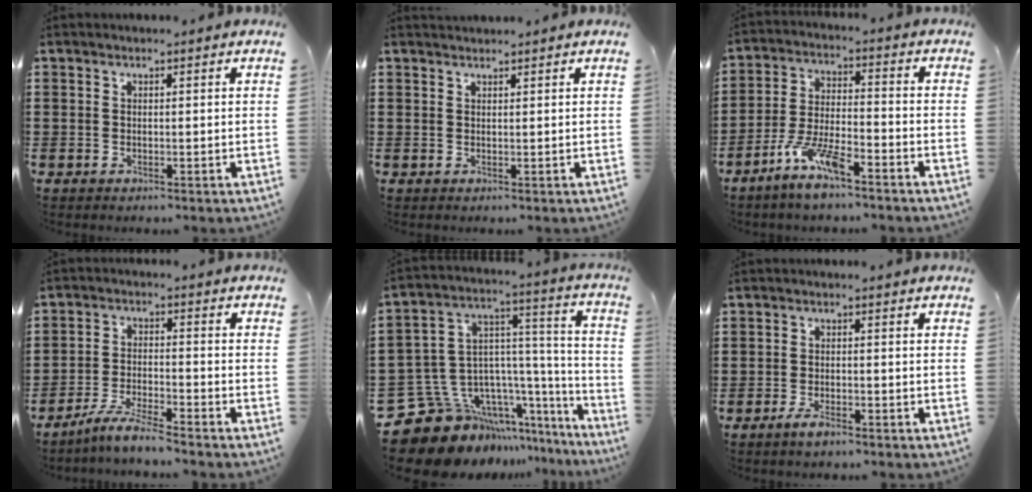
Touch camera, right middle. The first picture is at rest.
{"total": 1.0, "force": [0.9, 0.3, -0.1], "torque": [0.000, 0.001, 0.019]}
{"total": 7.8, "force": [-5.6, 1.4, 5.2], "torque": [-0.118, -0.006, -0.106]}
{"total": 5.7, "force": [-5.2, 0.1, 2.3], "torque": [-0.058, -0.009, -0.104]}
{"total": 11.4, "force": [-8.1, 7.5, 2.9], "torque": [-0.109, -0.010, -0.139]}
{"total": 2.5, "force": [-1.8, 0.8, 1.5], "torque": [-0.033, 0.001, -0.035]}